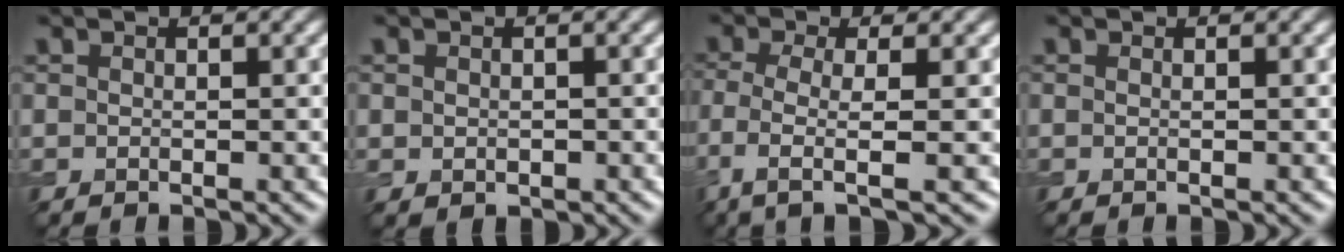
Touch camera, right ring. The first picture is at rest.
{"total": 0.9, "force": [0.1, 0.8, 0.3], "torque": [-0.002, -0.005, 0.002]}
{"total": 4.0, "force": [-1.5, 0.9, 3.6], "torque": [-0.077, -0.006, -0.038]}
{"total": 0.0}